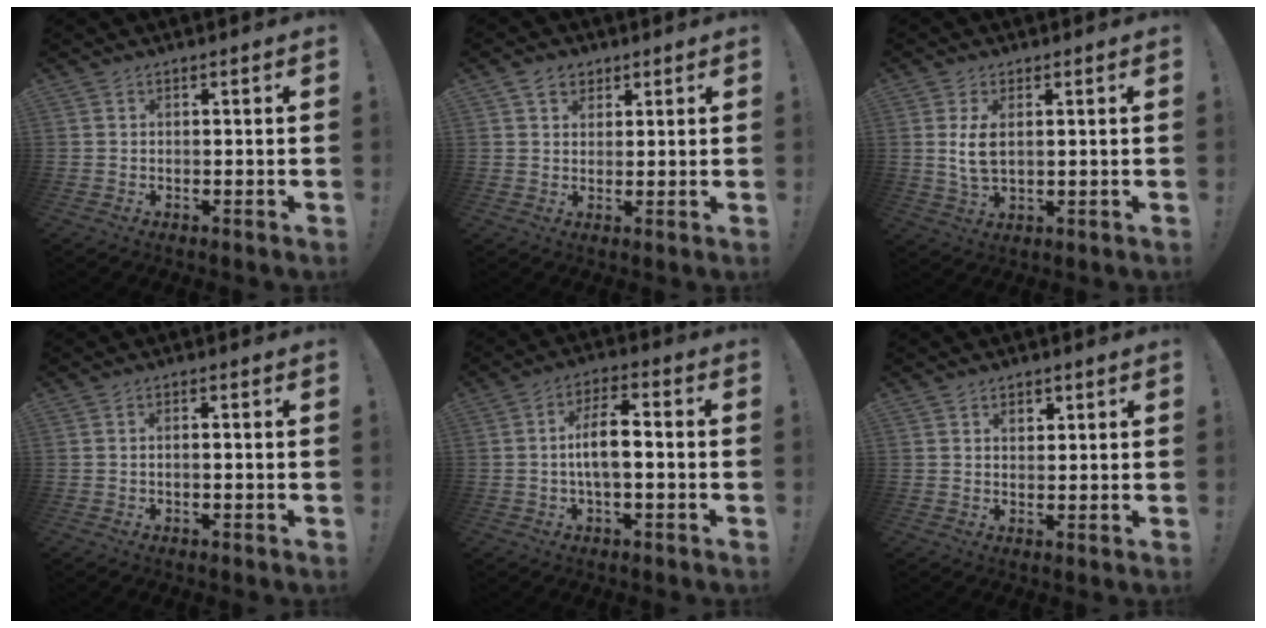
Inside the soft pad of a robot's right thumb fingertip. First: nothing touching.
{"total": 5.1, "force": [2.8, 3.7, 2.0], "torque": [-0.033, -0.003, 0.053]}
{"total": 6.0, "force": [1.3, 3.2, 4.9], "torque": [-0.081, -0.009, 0.018]}
{"total": 1.2, "force": [-0.6, 0.1, 1.1], "torque": [-0.018, 0.001, -0.010]}
{"total": 8.7, "force": [-0.8, 3.3, 8.0], "torque": [-0.142, 0.008, -0.018]}
{"total": 2.4, "force": [1.6, 1.4, 1.1], "torque": [0.000, -0.009, 0.025]}